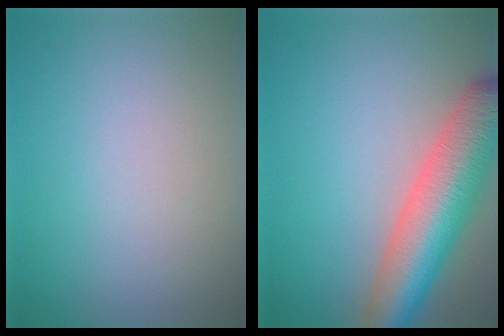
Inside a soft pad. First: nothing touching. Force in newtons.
{"total": 9.1, "press": 9.1, "slide": 0.6}